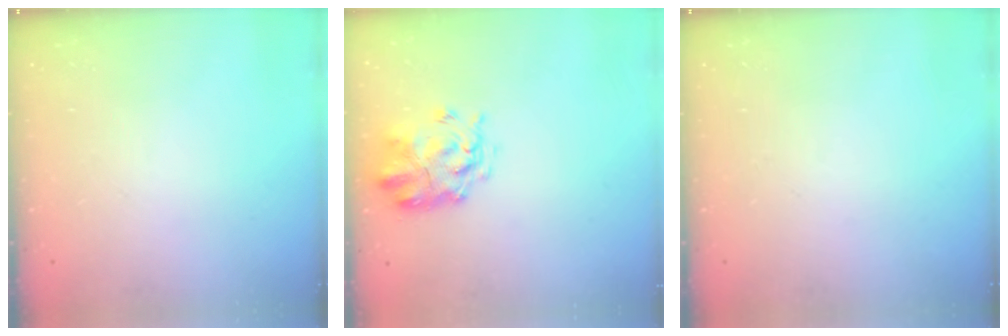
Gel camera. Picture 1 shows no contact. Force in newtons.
{"total": 3.8, "press": 3.4, "slide": 1.7}
{"total": 0.0}